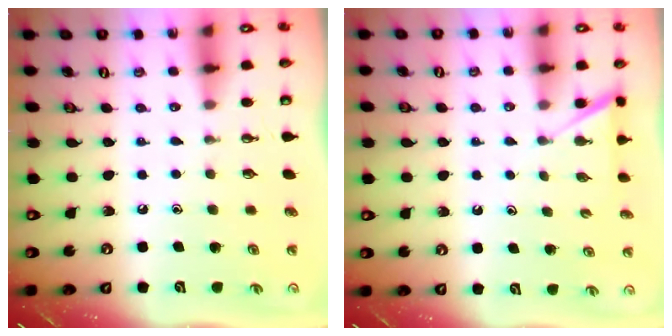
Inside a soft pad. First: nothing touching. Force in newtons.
{"total": 3.7, "press": 3.7, "slide": 0.4}